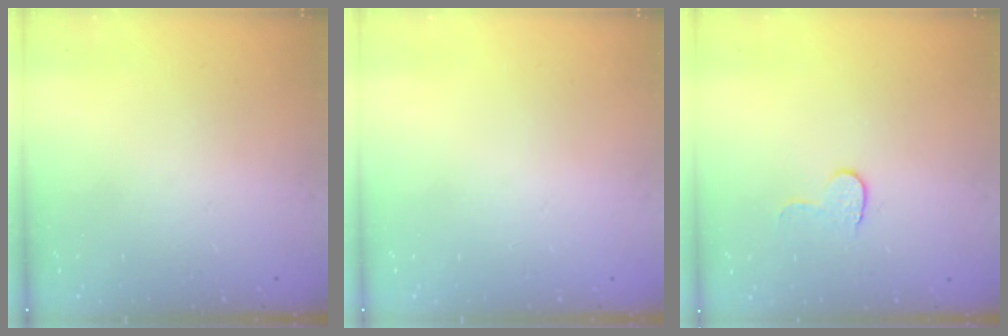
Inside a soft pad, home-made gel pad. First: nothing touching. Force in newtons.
{"total": 0.0}
{"total": 5.9, "press": 5.9, "slide": 0.5}